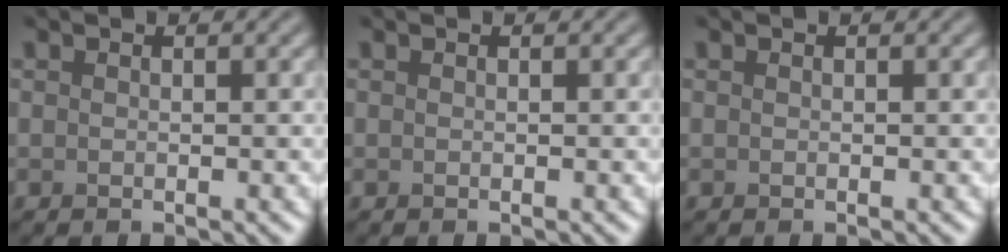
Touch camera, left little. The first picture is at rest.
{"total": 0.0}
{"total": 0.0}